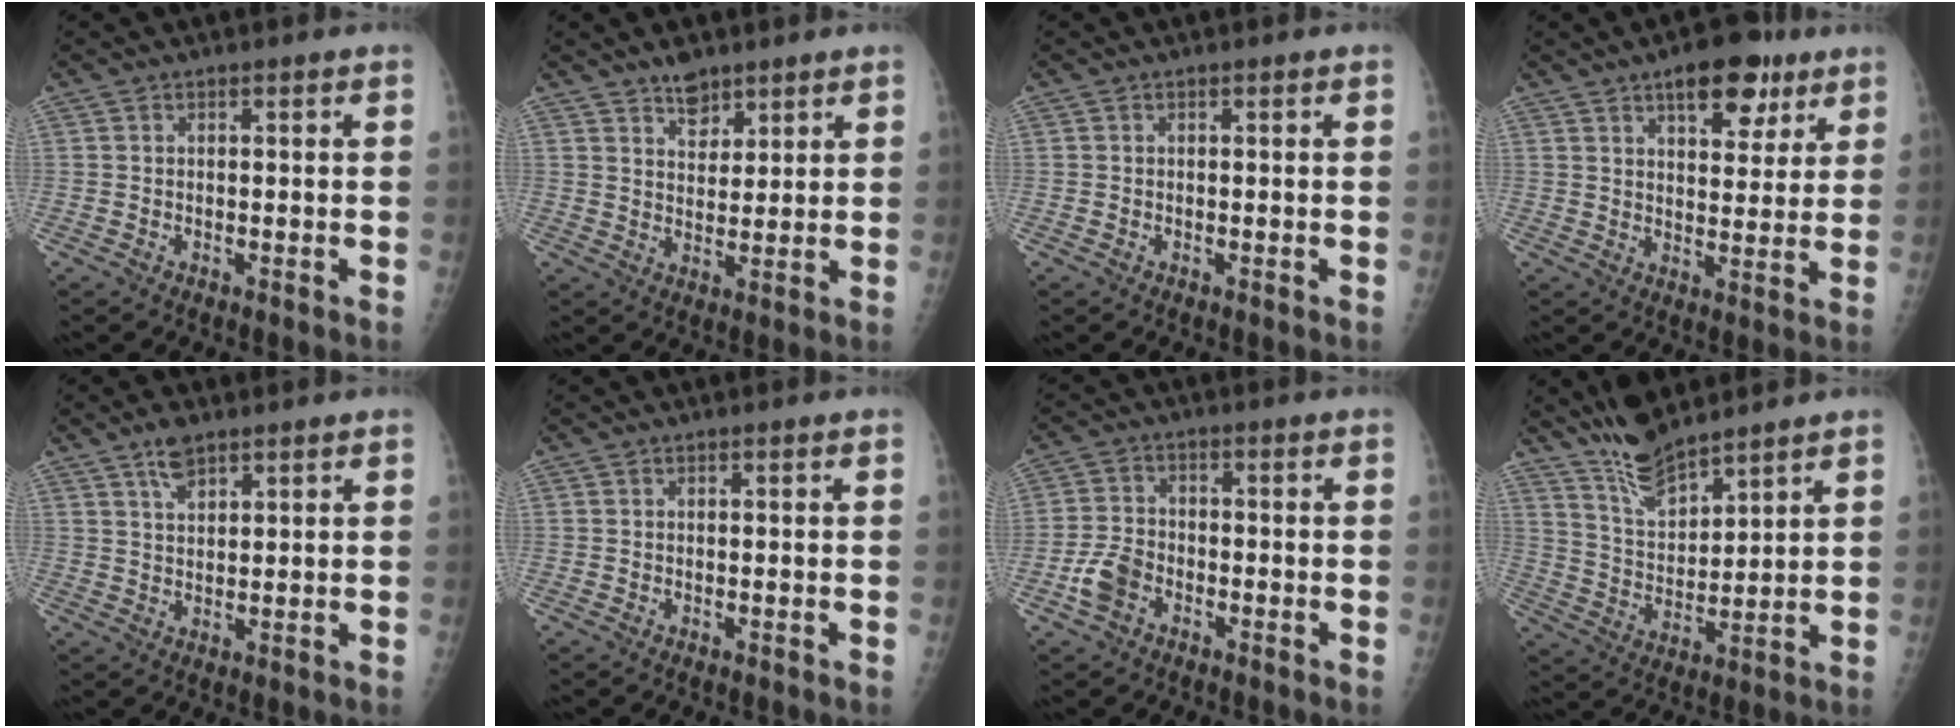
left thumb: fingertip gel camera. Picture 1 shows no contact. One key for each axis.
{"total": 5.0, "fx": 3.8, "fy": 2.6, "fz": 1.9, "tx": -0.009, "ty": -0.029, "tz": 0.068}
{"total": 0.0}
{"total": 11.3, "fx": 6.7, "fy": 5.5, "fz": 7.3, "tx": -0.066, "ty": -0.028, "tz": 0.093}
{"total": 4.3, "fx": 3.0, "fy": 1.9, "fz": 2.5, "tx": -0.037, "ty": -0.013, "tz": 0.058}
{"total": 0.0}
{"total": 5.7, "fx": -2.7, "fy": 3.8, "fz": 3.3, "tx": -0.064, "ty": 0.016, "tz": -0.054}
{"total": 9.6, "fx": 8.4, "fy": 2.3, "fz": 4.0, "tx": -0.062, "ty": -0.053, "tz": 0.172}